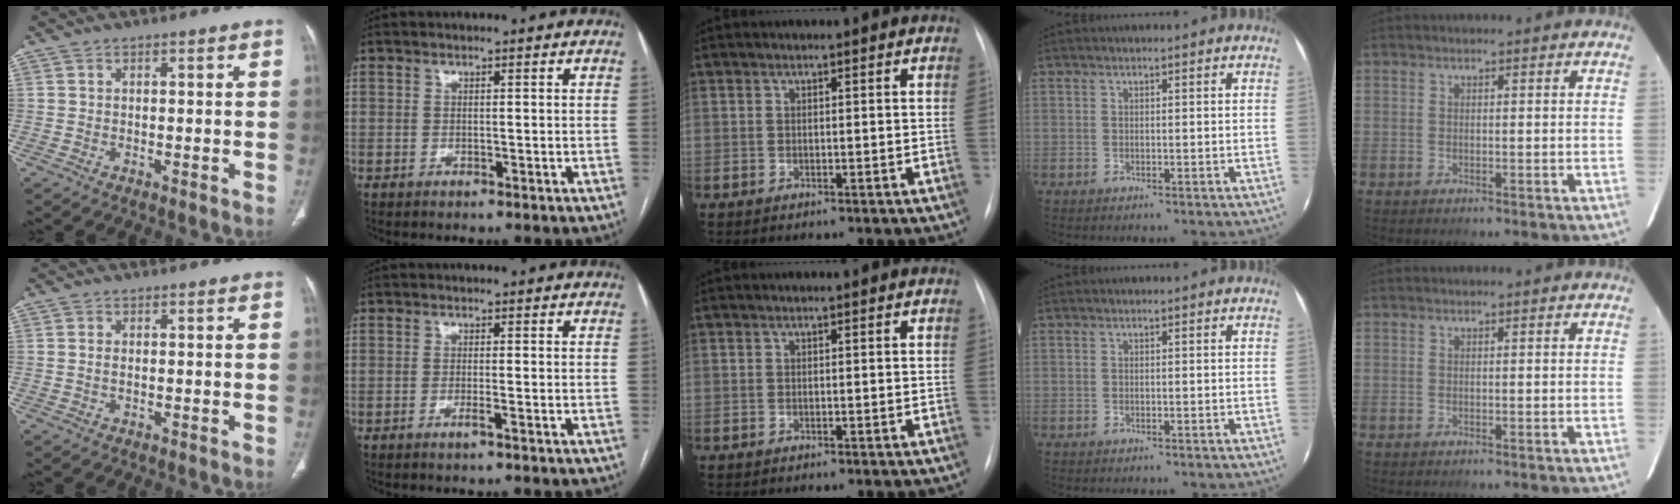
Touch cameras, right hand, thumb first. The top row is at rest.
{"thumb": {"total": 0.9, "force": [0.1, 0.4, 0.8], "torque": [-0.022, 0.002, 0.003]}, "index": {"total": 1.2, "force": [-0.6, -0.2, 1.0], "torque": [-0.020, -0.001, -0.012]}}